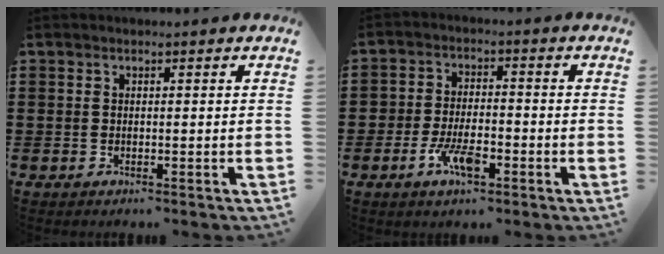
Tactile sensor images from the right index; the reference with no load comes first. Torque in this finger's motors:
{"motor_torque": [0.99, 1.15, 0.06, -0.01]}